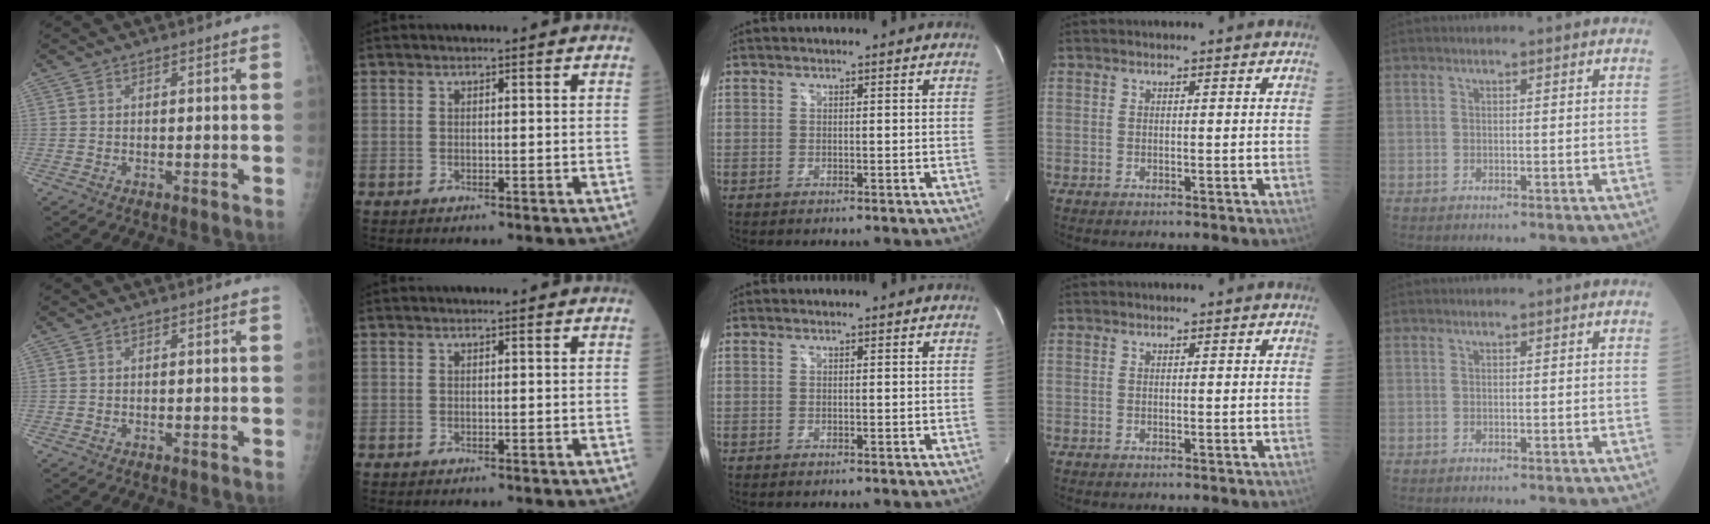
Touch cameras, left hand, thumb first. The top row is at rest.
{}